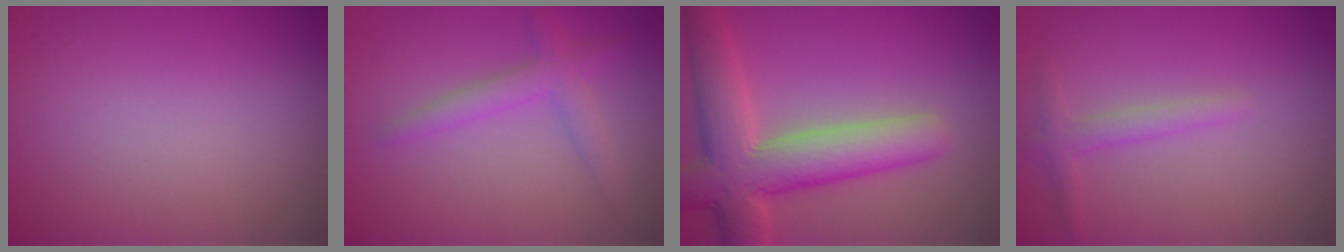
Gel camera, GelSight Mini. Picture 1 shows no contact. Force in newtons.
{"total": 2.6, "press": 2.6, "slide": 0.1}
{"total": 8.1, "press": 8.1, "slide": 0.6}
{"total": 1.7, "press": 1.7, "slide": 0.1}